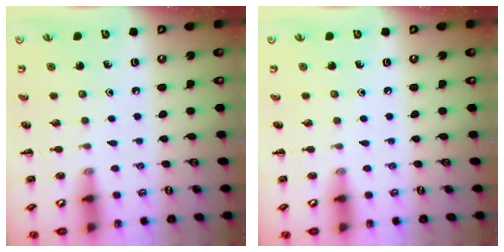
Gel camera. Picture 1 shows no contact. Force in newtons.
{"total": 0.0}